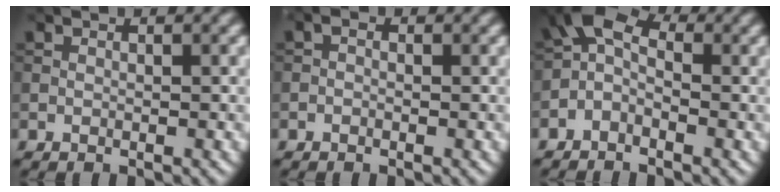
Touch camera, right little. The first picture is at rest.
{"total": 0.7, "force": [-0.6, 0.3, 0.2], "torque": [-0.004, -0.003, -0.015]}
{"total": 3.9, "force": [-0.9, 2.4, 2.9], "torque": [-0.056, 0.013, -0.036]}